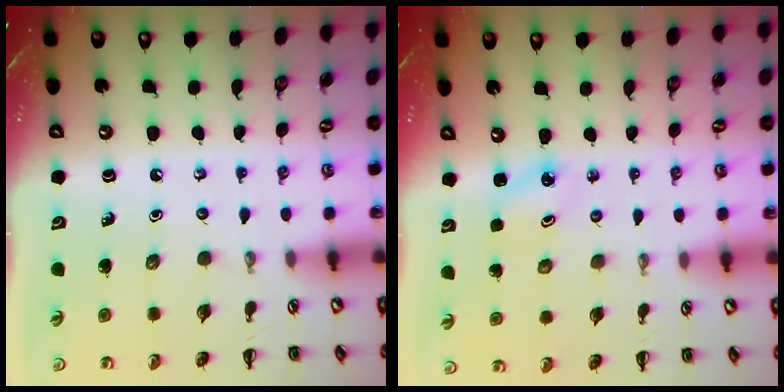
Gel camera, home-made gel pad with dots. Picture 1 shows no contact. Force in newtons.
{"total": 1.8, "press": 1.7, "slide": 0.5}